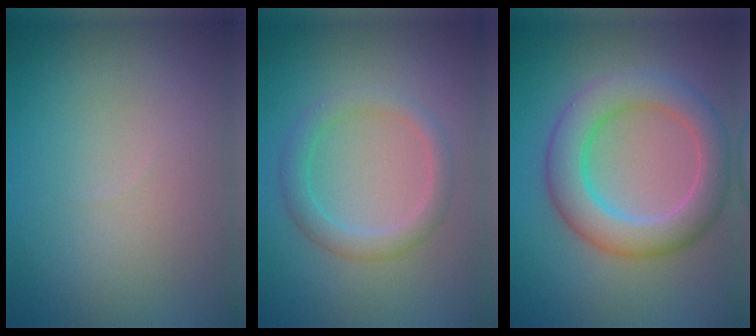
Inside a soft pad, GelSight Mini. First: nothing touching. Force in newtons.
{"total": 2.5, "press": 2.5, "slide": 0.2}
{"total": 5.8, "press": 5.8, "slide": 0.2}